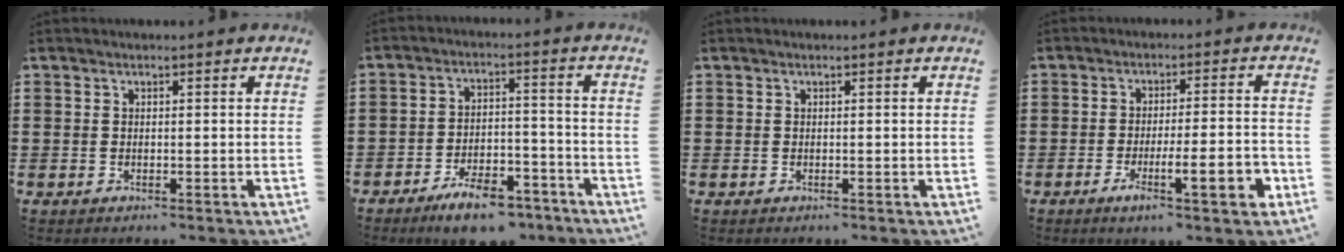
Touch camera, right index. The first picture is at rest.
{"total": 7.9, "force": [-6.3, 2.0, 4.2], "torque": [-0.073, 0.016, -0.115]}
{"total": 0.0}
{"total": 8.5, "force": [-3.1, 1.3, 7.9], "torque": [-0.117, -0.007, -0.052]}